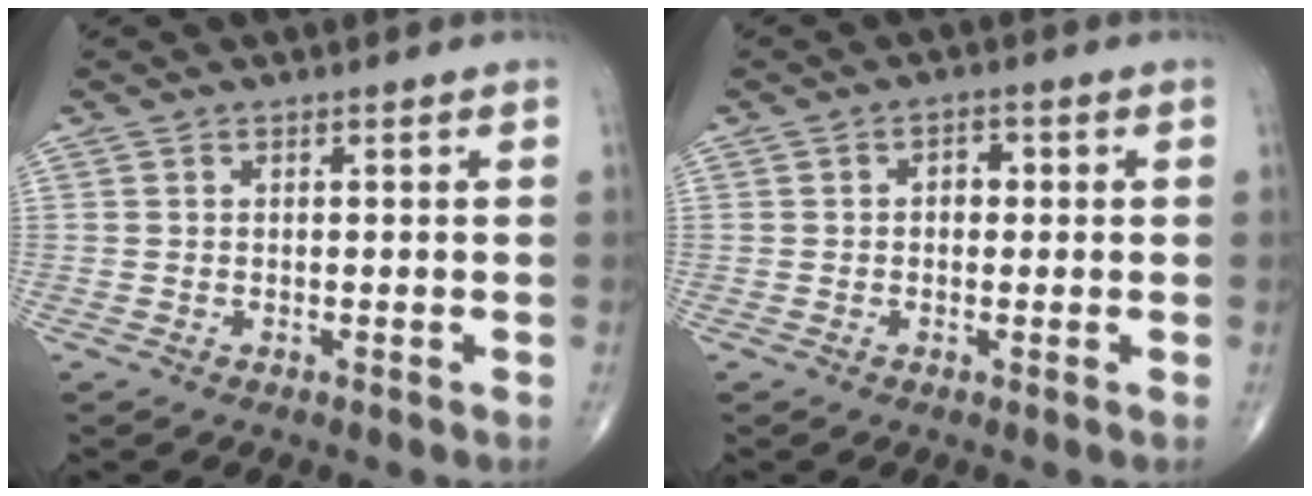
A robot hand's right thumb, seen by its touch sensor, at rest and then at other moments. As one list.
[{"total": 2.6, "force": [0.2, 1.8, 1.8], "torque": [-0.011, 0.007, -0.002]}]